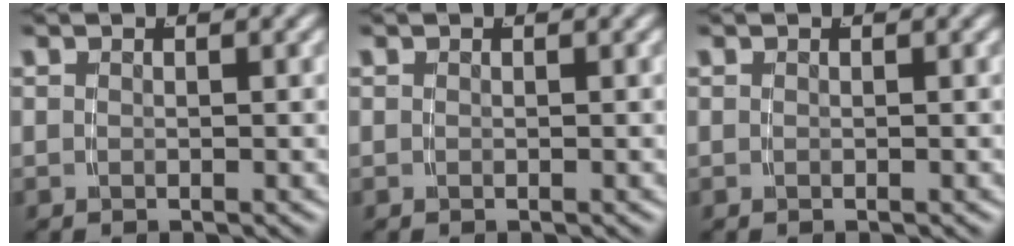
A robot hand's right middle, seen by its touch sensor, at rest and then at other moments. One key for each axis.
{"total": 0.0}
{"total": 0.0}